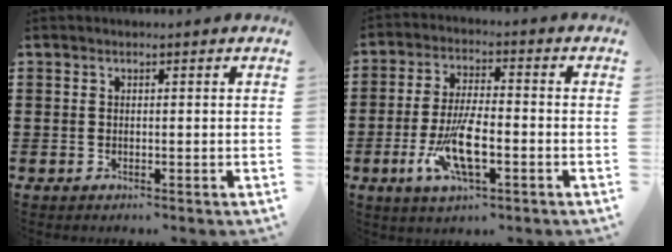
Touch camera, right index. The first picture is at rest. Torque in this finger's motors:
{"motor_torque": [1.48, 0.66, 0.71, 0.21]}